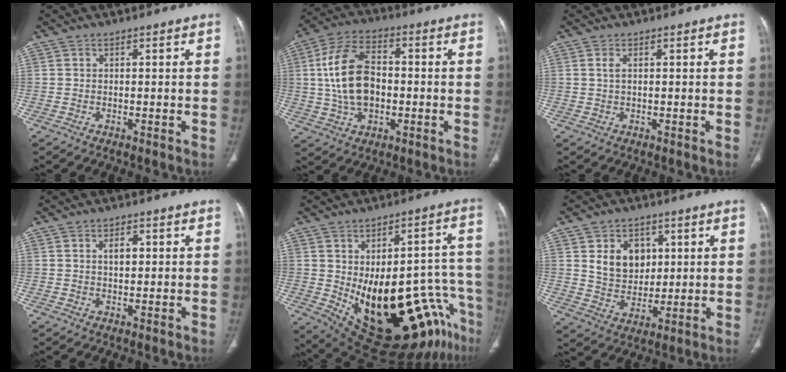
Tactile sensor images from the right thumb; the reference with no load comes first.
{"total": 14.1, "force": [0.0, 8.8, 11.1], "torque": [-0.203, 0.021, 0.000]}
{"total": 1.3, "force": [0.4, 0.5, 1.1], "torque": [-0.027, 0.003, 0.011]}
{"total": 2.5, "force": [0.6, 1.4, 1.9], "torque": [-0.025, -0.001, 0.010]}
{"total": 24.3, "force": [-9.4, 9.7, 20.2], "torque": [-0.232, 0.028, -0.111]}
{"total": 9.8, "force": [2.9, 7.7, 5.4], "torque": [-0.047, -0.017, 0.060]}